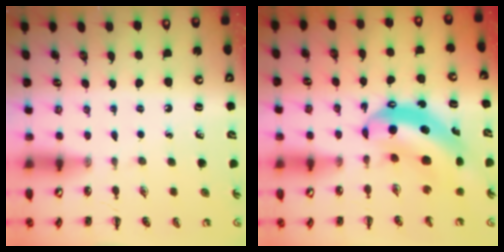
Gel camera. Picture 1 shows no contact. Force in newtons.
{"total": 8.8, "press": 8.6, "slide": 1.6}